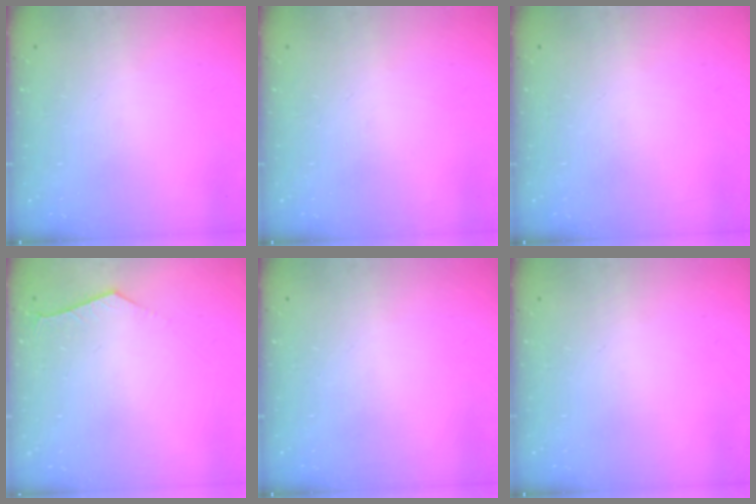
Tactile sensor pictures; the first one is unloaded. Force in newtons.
{"total": 0.0}
{"total": 0.0}
{"total": 2.9, "press": 2.9, "slide": 0.5}
{"total": 0.0}
{"total": 0.0}